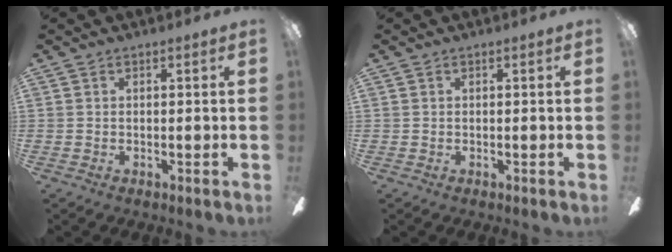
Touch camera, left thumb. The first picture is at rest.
{"total": 0.0}